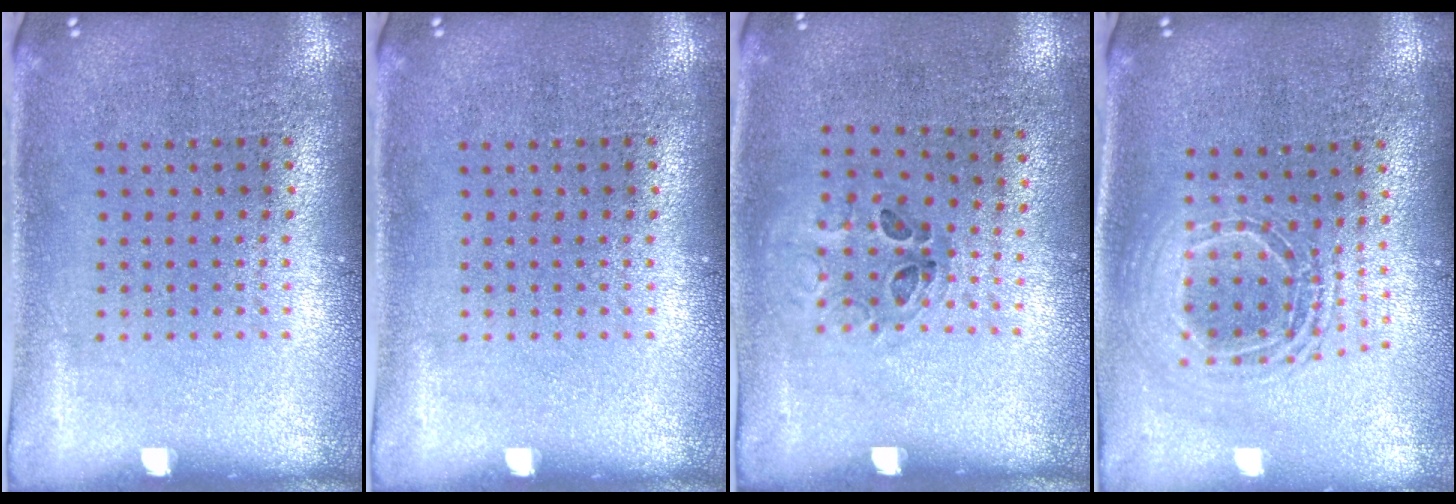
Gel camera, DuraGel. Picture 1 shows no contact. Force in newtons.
{"total": 0.0}
{"total": 1.1, "press": 0.6, "slide": 0.9}
{"total": 1.9, "press": 1.6, "slide": 1.0}